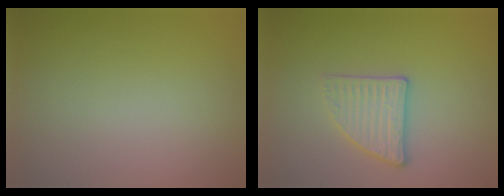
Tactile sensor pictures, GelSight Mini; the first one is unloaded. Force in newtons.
{"total": 2.8, "press": 2.7, "slide": 0.9}